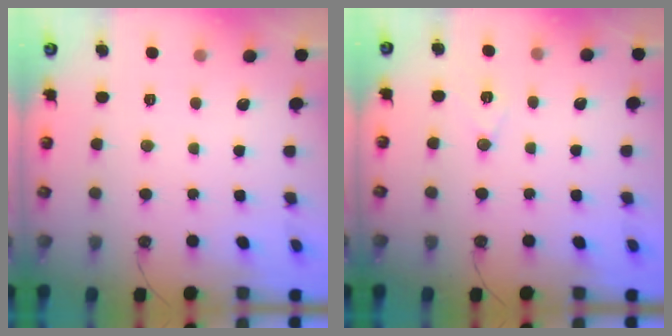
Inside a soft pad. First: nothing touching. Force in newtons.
{"total": 8.2, "press": 7.0, "slide": 4.3}